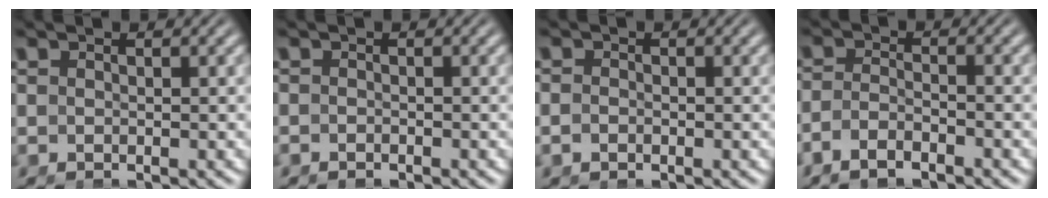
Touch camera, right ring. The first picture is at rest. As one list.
[{"total": 0.8, "force": [-0.8, 0.1, -0.1], "torque": [-0.005, -0.010, -0.009]}, {"total": 1.0, "force": [-0.7, 0.6, 0.5], "torque": [-0.017, -0.009, -0.010]}, {"total": 2.7, "force": [-2.1, 0.9, 1.4], "torque": [-0.035, -0.011, -0.034]}]